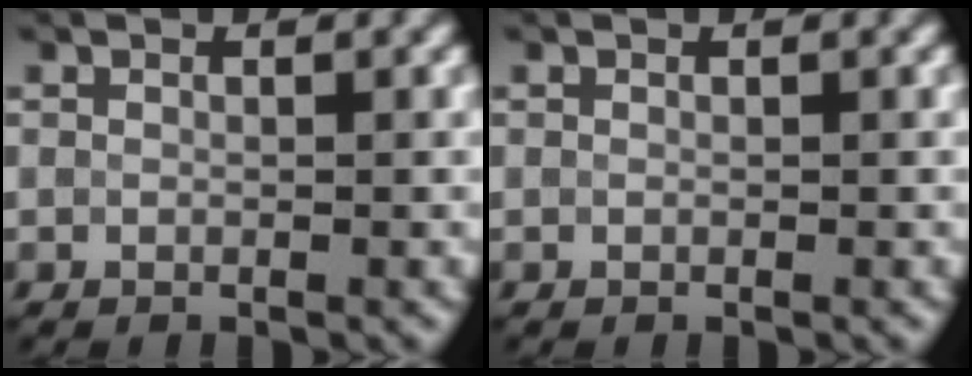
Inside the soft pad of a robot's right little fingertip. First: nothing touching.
{"total": 0.0}